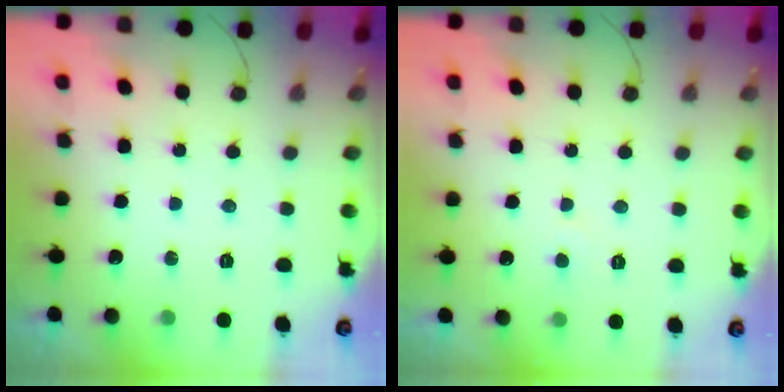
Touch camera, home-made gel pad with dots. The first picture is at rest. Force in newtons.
{"total": 2.6, "press": 2.6, "slide": 0.2}